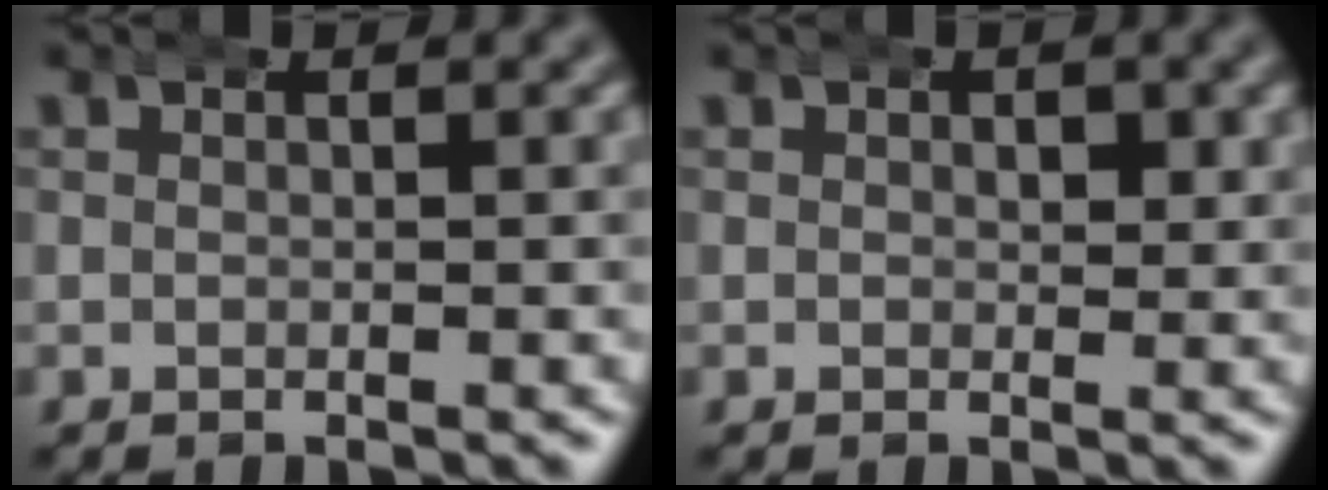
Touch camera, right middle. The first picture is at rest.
{"total": 1.4, "force": [0.5, 1.0, 0.9], "torque": [-0.008, -0.003, 0.009]}